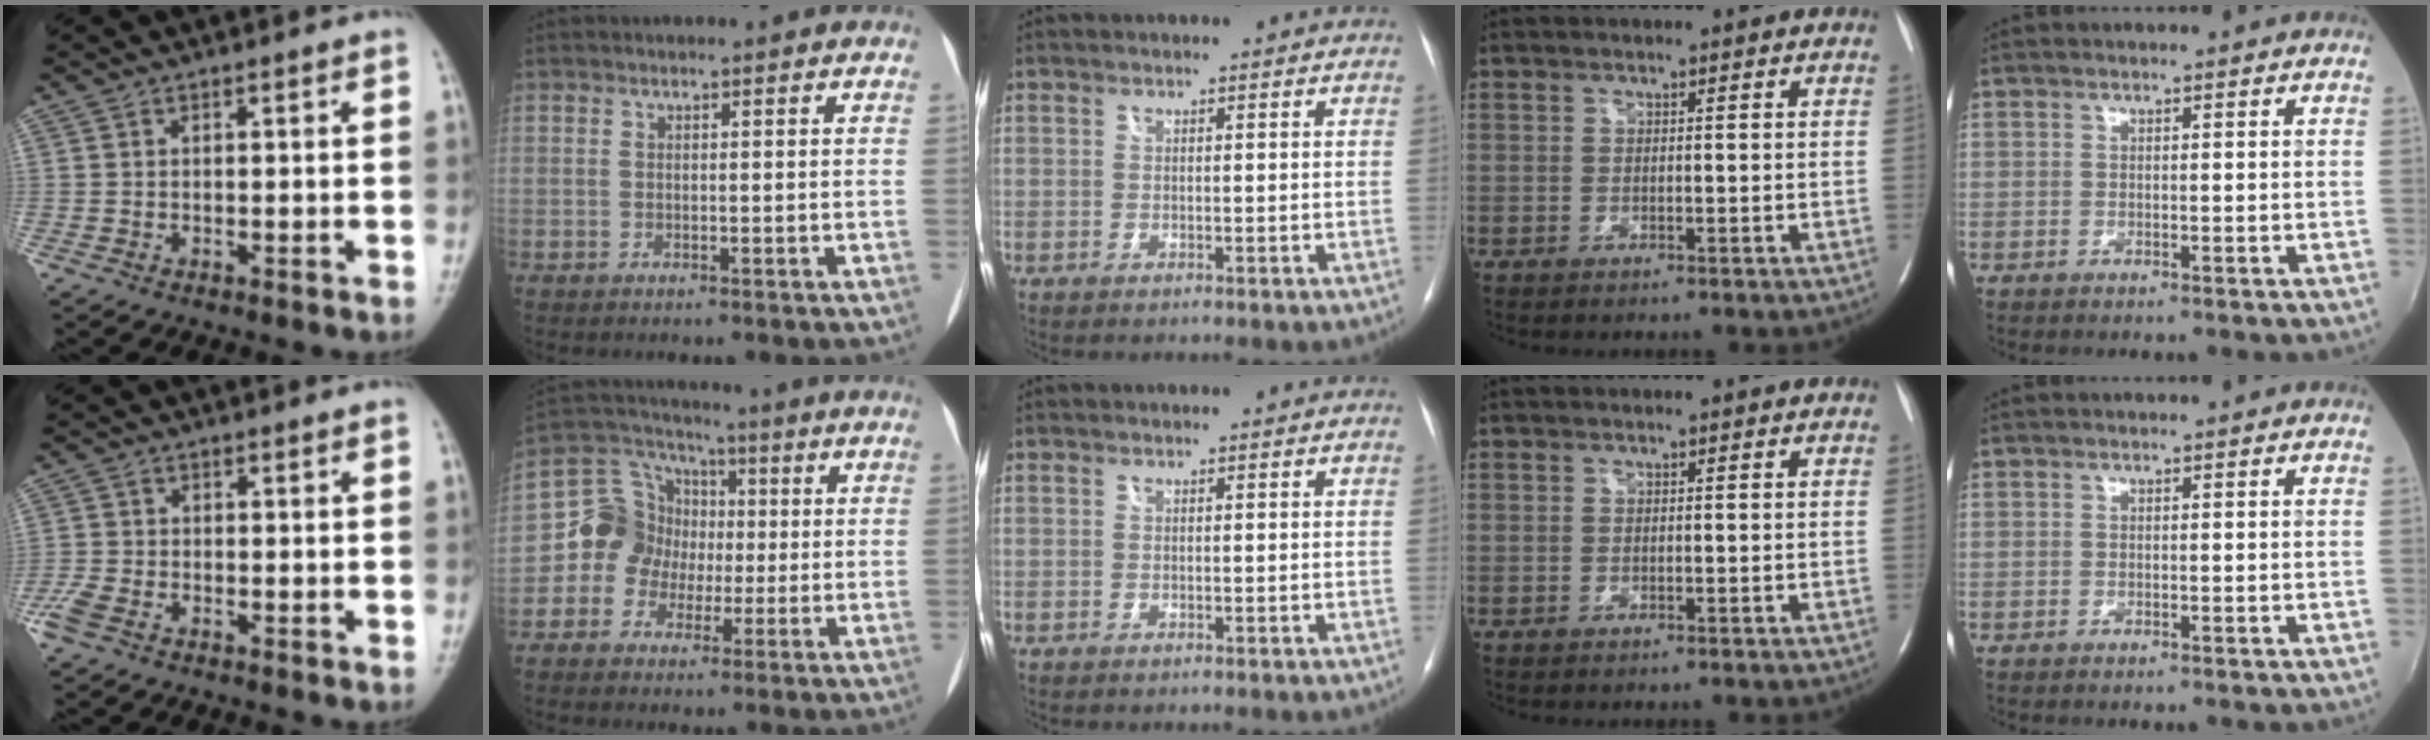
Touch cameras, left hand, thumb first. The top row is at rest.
{"thumb": {"total": 4.0, "force": [-2.5, 2.2, 2.3], "torque": [-0.064, 0.001, -0.051]}, "index": {"total": 8.9, "force": [-1.0, 8.3, 2.9], "torque": [-0.070, 0.041, -0.023]}}